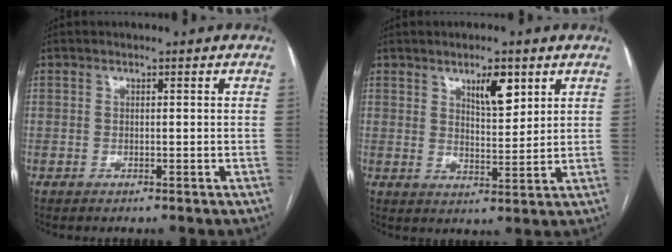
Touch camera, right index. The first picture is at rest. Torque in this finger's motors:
{"motor_torque": [0.17, 0.13, 0.08, 0.06]}